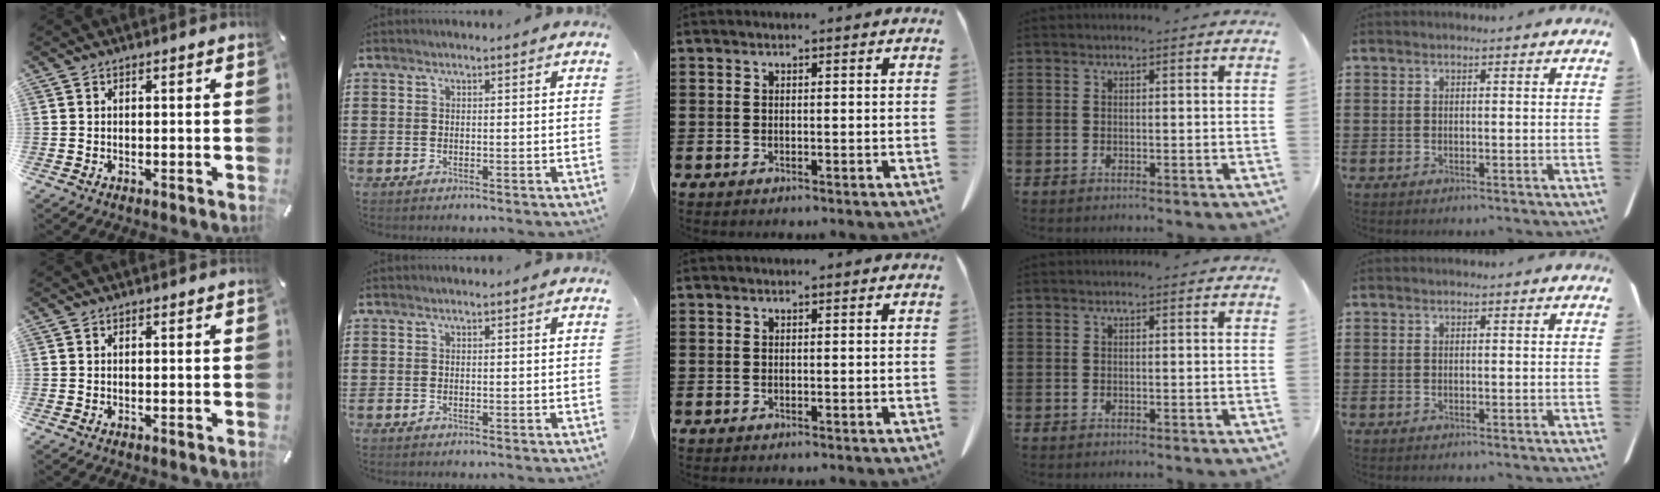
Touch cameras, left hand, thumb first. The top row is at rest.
{}